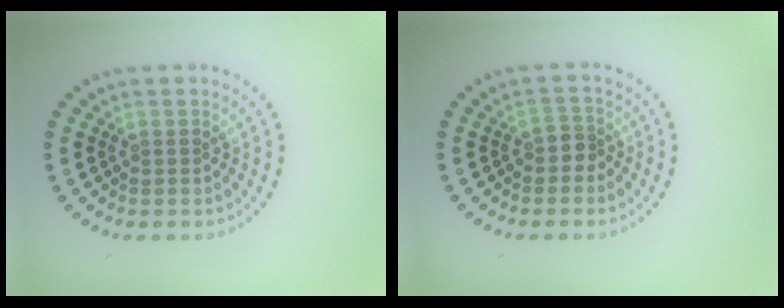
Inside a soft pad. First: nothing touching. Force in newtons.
{"total": 1.4, "press": 1.1, "slide": 0.9}